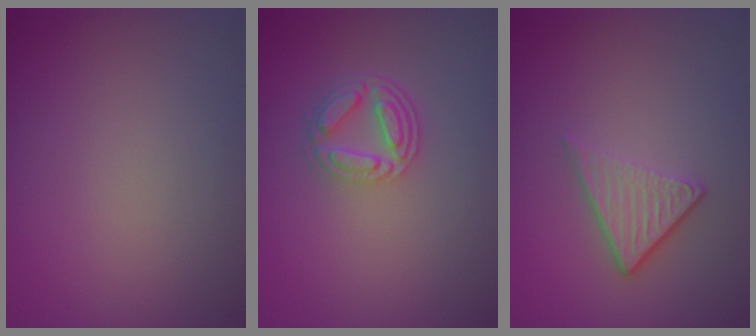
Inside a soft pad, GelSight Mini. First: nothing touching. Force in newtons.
{"total": 4.0, "press": 3.1, "slide": 2.6}
{"total": 3.9, "press": 2.6, "slide": 2.9}